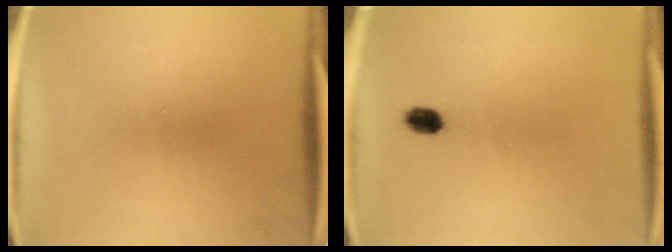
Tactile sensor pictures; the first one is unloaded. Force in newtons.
{"total": 2.4}